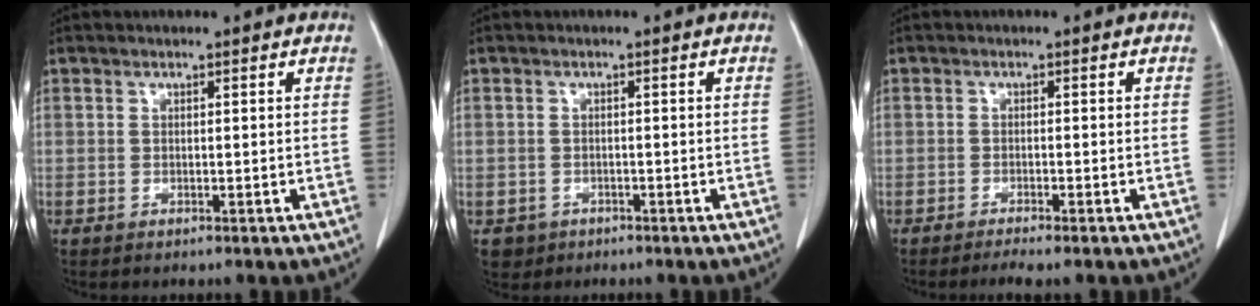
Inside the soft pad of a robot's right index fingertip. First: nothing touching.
{"total": 2.4, "force": [-1.2, 2.1, 0.1], "torque": [-0.002, 0.007, -0.016]}
{"total": 3.2, "force": [-2.6, -0.1, 1.8], "torque": [-0.023, -0.004, -0.039]}